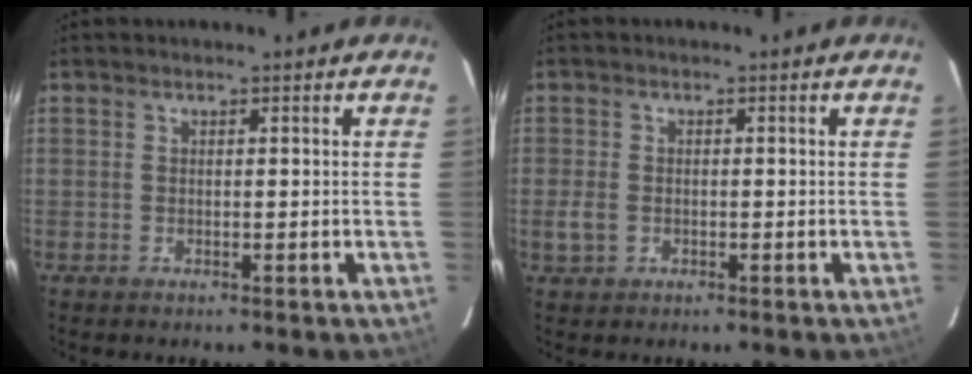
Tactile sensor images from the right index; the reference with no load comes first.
{"total": 2.8, "force": [-0.9, 2.3, 1.4], "torque": [-0.032, 0.000, -0.016]}